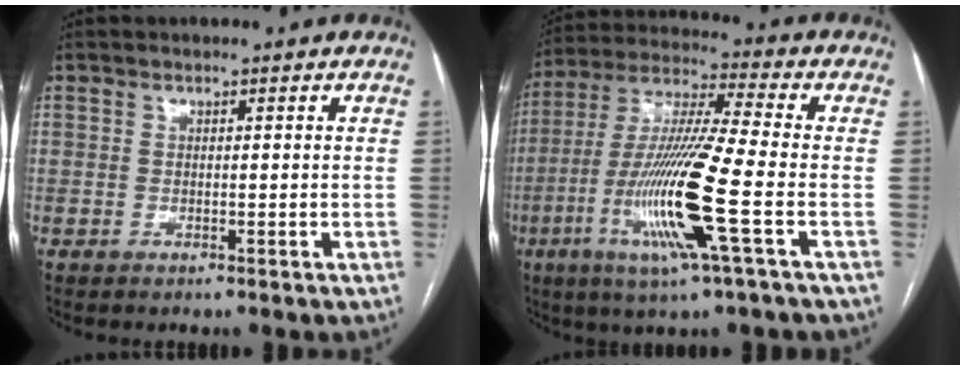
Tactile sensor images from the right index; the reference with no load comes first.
{"total": 16.3, "force": [-5.0, -0.4, 15.5], "torque": [-0.317, -0.015, -0.099]}